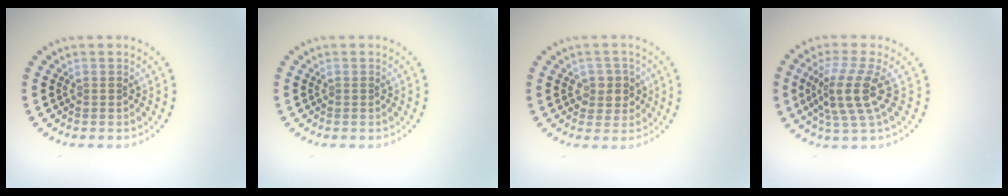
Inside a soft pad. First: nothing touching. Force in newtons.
{"total": 0.0}
{"total": 2.2, "press": 2.0, "slide": 0.8}
{"total": 4.2, "press": 3.2, "slide": 2.8}